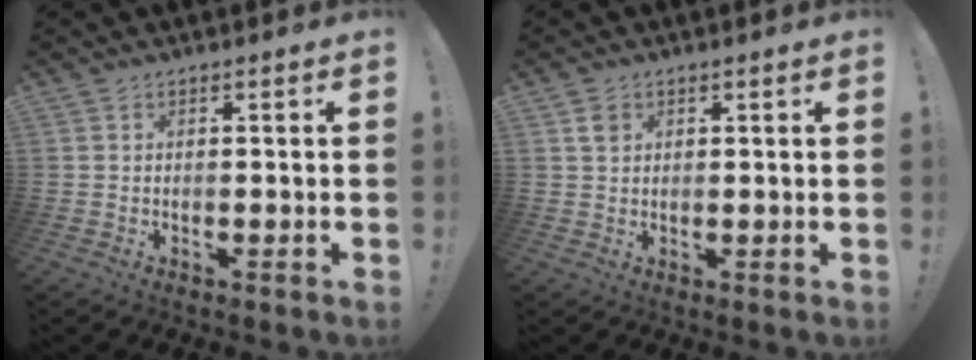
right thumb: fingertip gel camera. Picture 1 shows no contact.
{"total": 2.1, "force": [1.1, 1.5, 0.8], "torque": [0.005, -0.008, 0.017]}